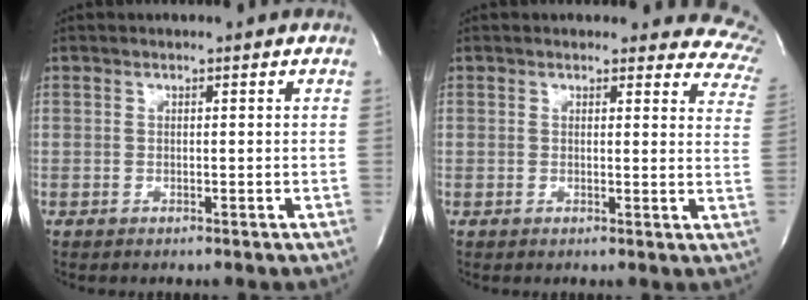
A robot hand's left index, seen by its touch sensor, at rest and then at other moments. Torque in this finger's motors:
{"motor_torque": [0.32, -0.33, -0.02, -0.02]}